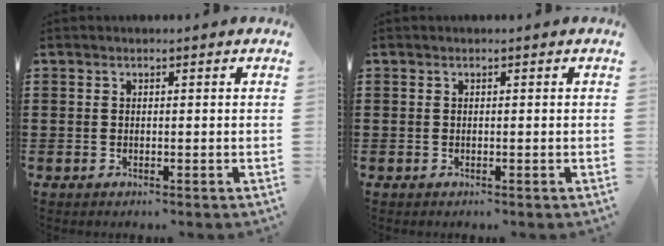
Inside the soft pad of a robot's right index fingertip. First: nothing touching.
{"total": 0.0}